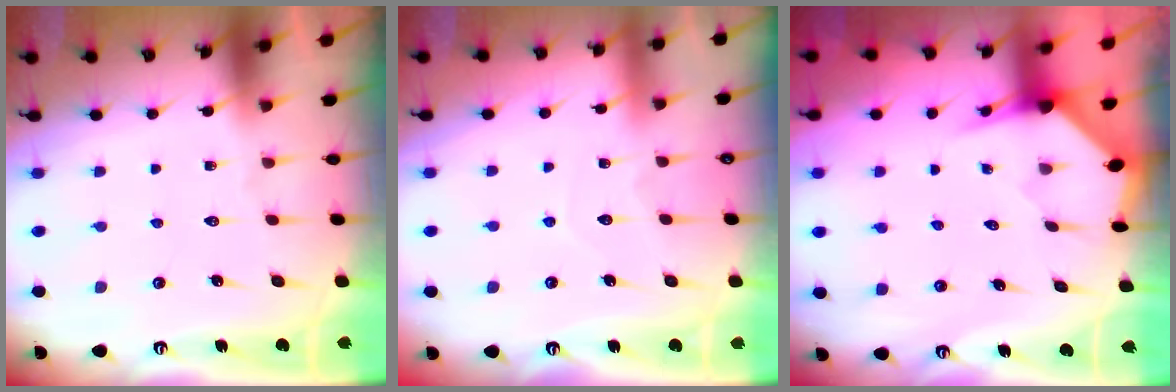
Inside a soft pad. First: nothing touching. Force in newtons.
{"total": 3.8, "press": 3.8, "slide": 0.4}
{"total": 3.4, "press": 3.3, "slide": 0.3}